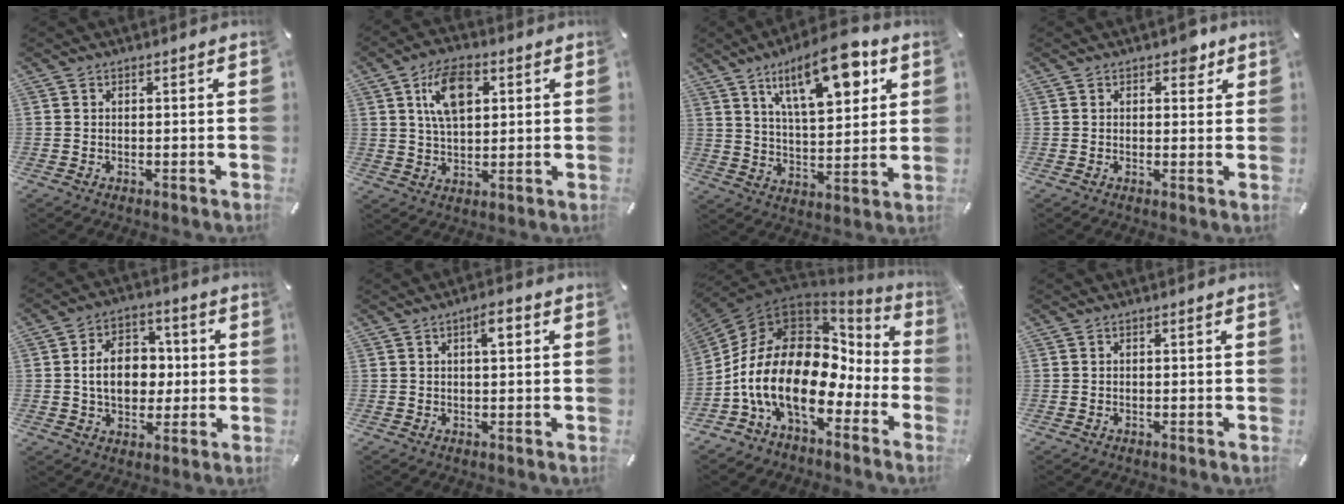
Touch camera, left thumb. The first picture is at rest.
{"total": 10.3, "force": [3.7, 6.0, 7.6], "torque": [-0.139, 0.002, 0.063]}
{"total": 17.9, "force": [9.8, 7.4, 13.1], "torque": [-0.202, -0.034, 0.158]}
{"total": 3.3, "force": [1.8, 2.0, 1.9], "torque": [-0.011, -0.005, 0.024]}
{"total": 11.9, "force": [0.1, 9.0, 7.8], "torque": [-0.132, 0.014, 0.003]}
{"total": 3.5, "force": [1.2, 1.3, 3.0], "torque": [-0.047, 0.002, 0.015]}
{"total": 21.1, "force": [-4.5, 13.4, 15.7], "torque": [-0.333, -0.006, -0.073]}
{"total": 0.0}